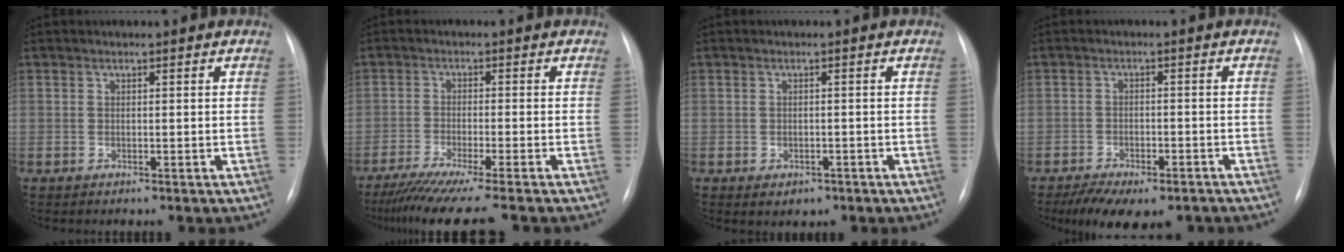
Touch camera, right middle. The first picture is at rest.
{"total": 10.8, "force": [-9.1, -1.2, 5.7], "torque": [-0.072, -0.038, -0.142]}
{"total": 2.4, "force": [-1.3, 1.7, 1.1], "torque": [-0.010, 0.002, -0.006]}
{"total": 11.3, "force": [-8.4, 4.8, 5.8], "torque": [-0.089, -0.003, -0.118]}